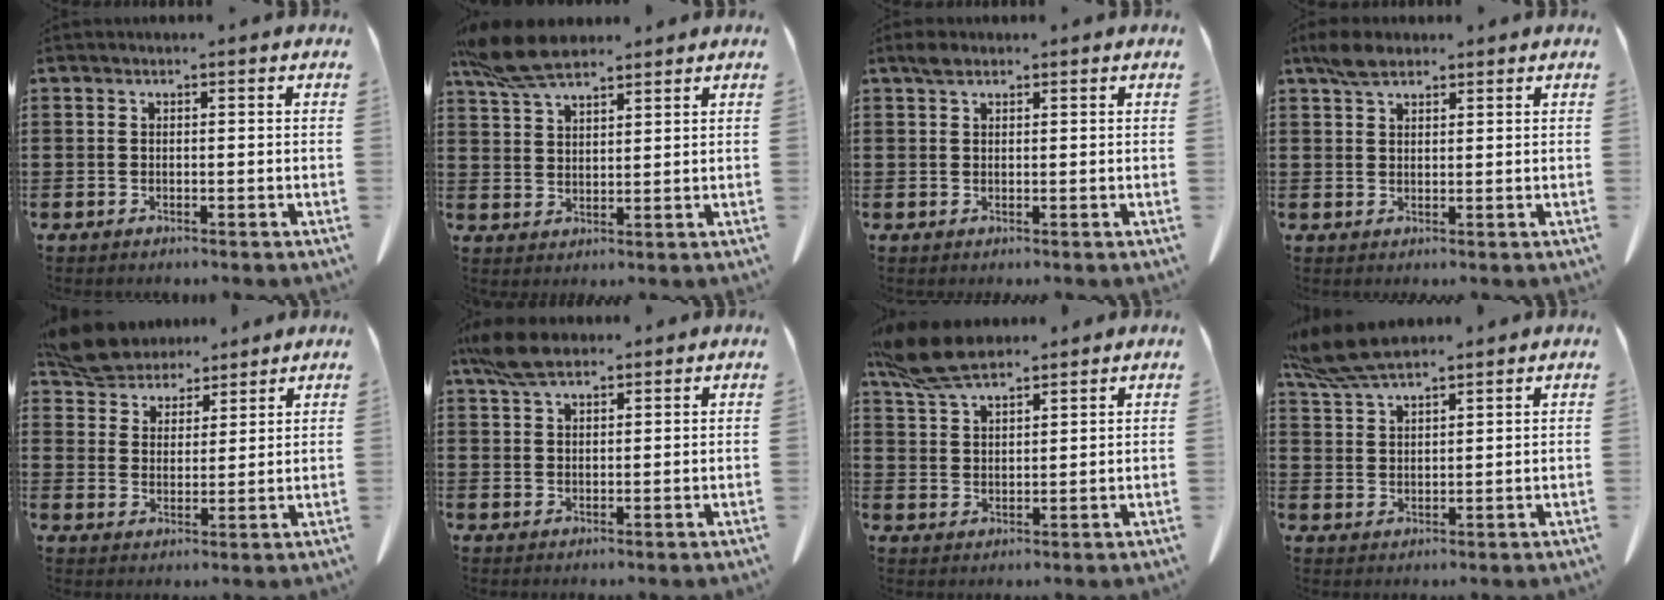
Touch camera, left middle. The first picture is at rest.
{"total": 7.6, "force": [6.1, 2.2, 3.9], "torque": [-0.094, -0.007, 0.116]}
{"total": 1.7, "force": [1.2, 0.9, 0.9], "torque": [-0.021, 0.003, 0.022]}
{"total": 3.6, "force": [2.7, 1.5, 1.8], "torque": [-0.043, 0.006, 0.052]}
{"total": 6.7, "force": [6.2, 2.3, 1.0], "torque": [-0.052, -0.020, 0.119]}
{"total": 5.9, "force": [4.4, 2.1, 3.3], "torque": [-0.076, 0.001, 0.084]}
{"total": 8.2, "force": [6.9, 2.3, 4.0], "torque": [-0.099, -0.010, 0.131]}
{"total": 7.1, "force": [6.0, 1.5, 3.4], "torque": [-0.085, -0.009, 0.116]}